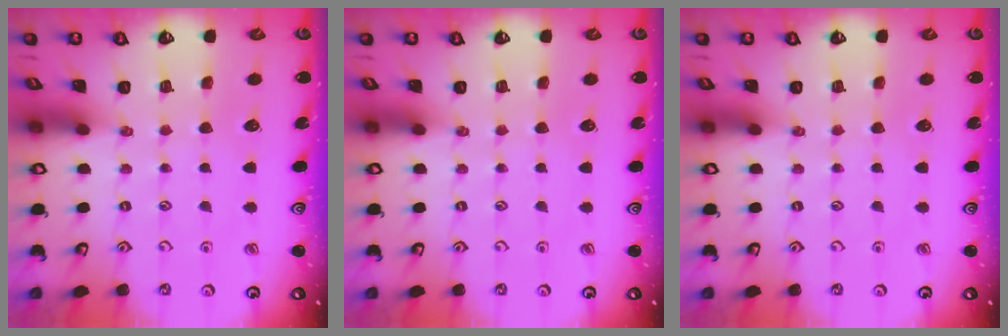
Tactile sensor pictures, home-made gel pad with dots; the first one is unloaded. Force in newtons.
{"total": 0.0}
{"total": 0.0}